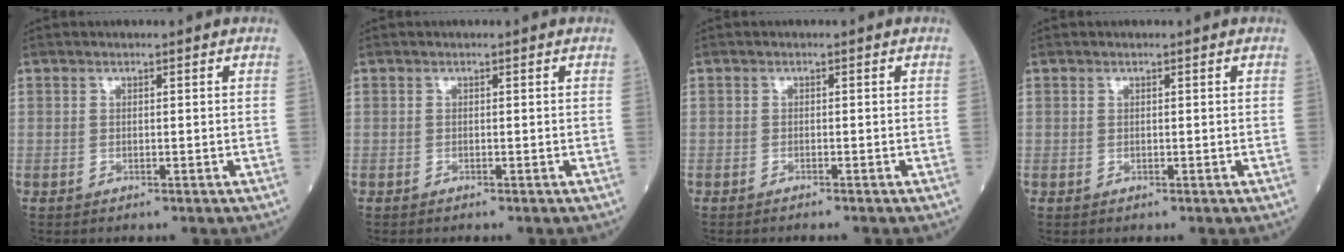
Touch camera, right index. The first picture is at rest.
{"total": 0.0}
{"total": 1.3, "force": [-1.2, -0.1, 0.4], "torque": [-0.006, 0.000, -0.017]}
{"total": 0.0}